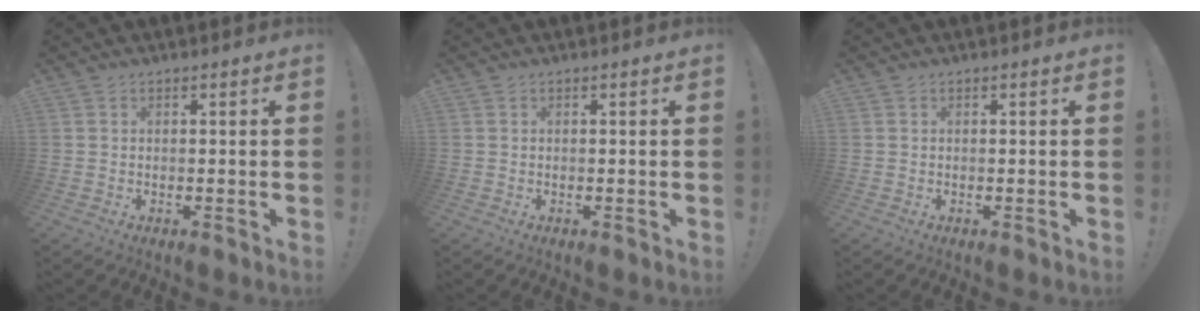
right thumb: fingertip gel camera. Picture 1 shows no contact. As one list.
[{"total": 0.0}, {"total": 0.0}]